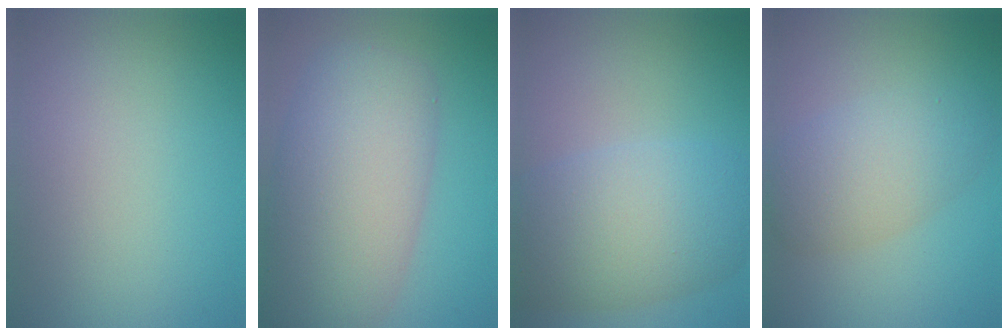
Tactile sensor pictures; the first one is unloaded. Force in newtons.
{"total": 10.6, "press": 10.6, "slide": 0.6}
{"total": 8.2, "press": 8.2, "slide": 0.4}
{"total": 4.6, "press": 4.6, "slide": 0.3}